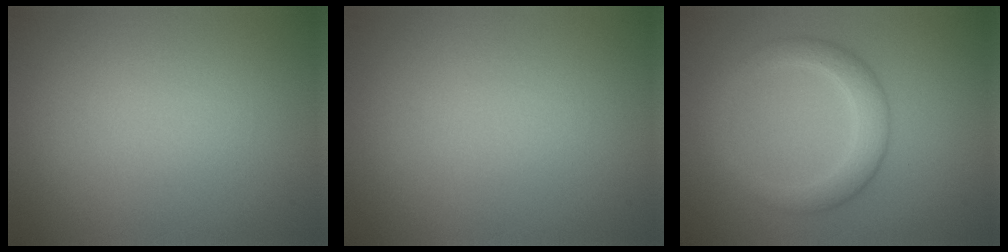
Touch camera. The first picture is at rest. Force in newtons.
{"total": 0.0}
{"total": 3.1, "press": 3.1, "slide": 0.2}